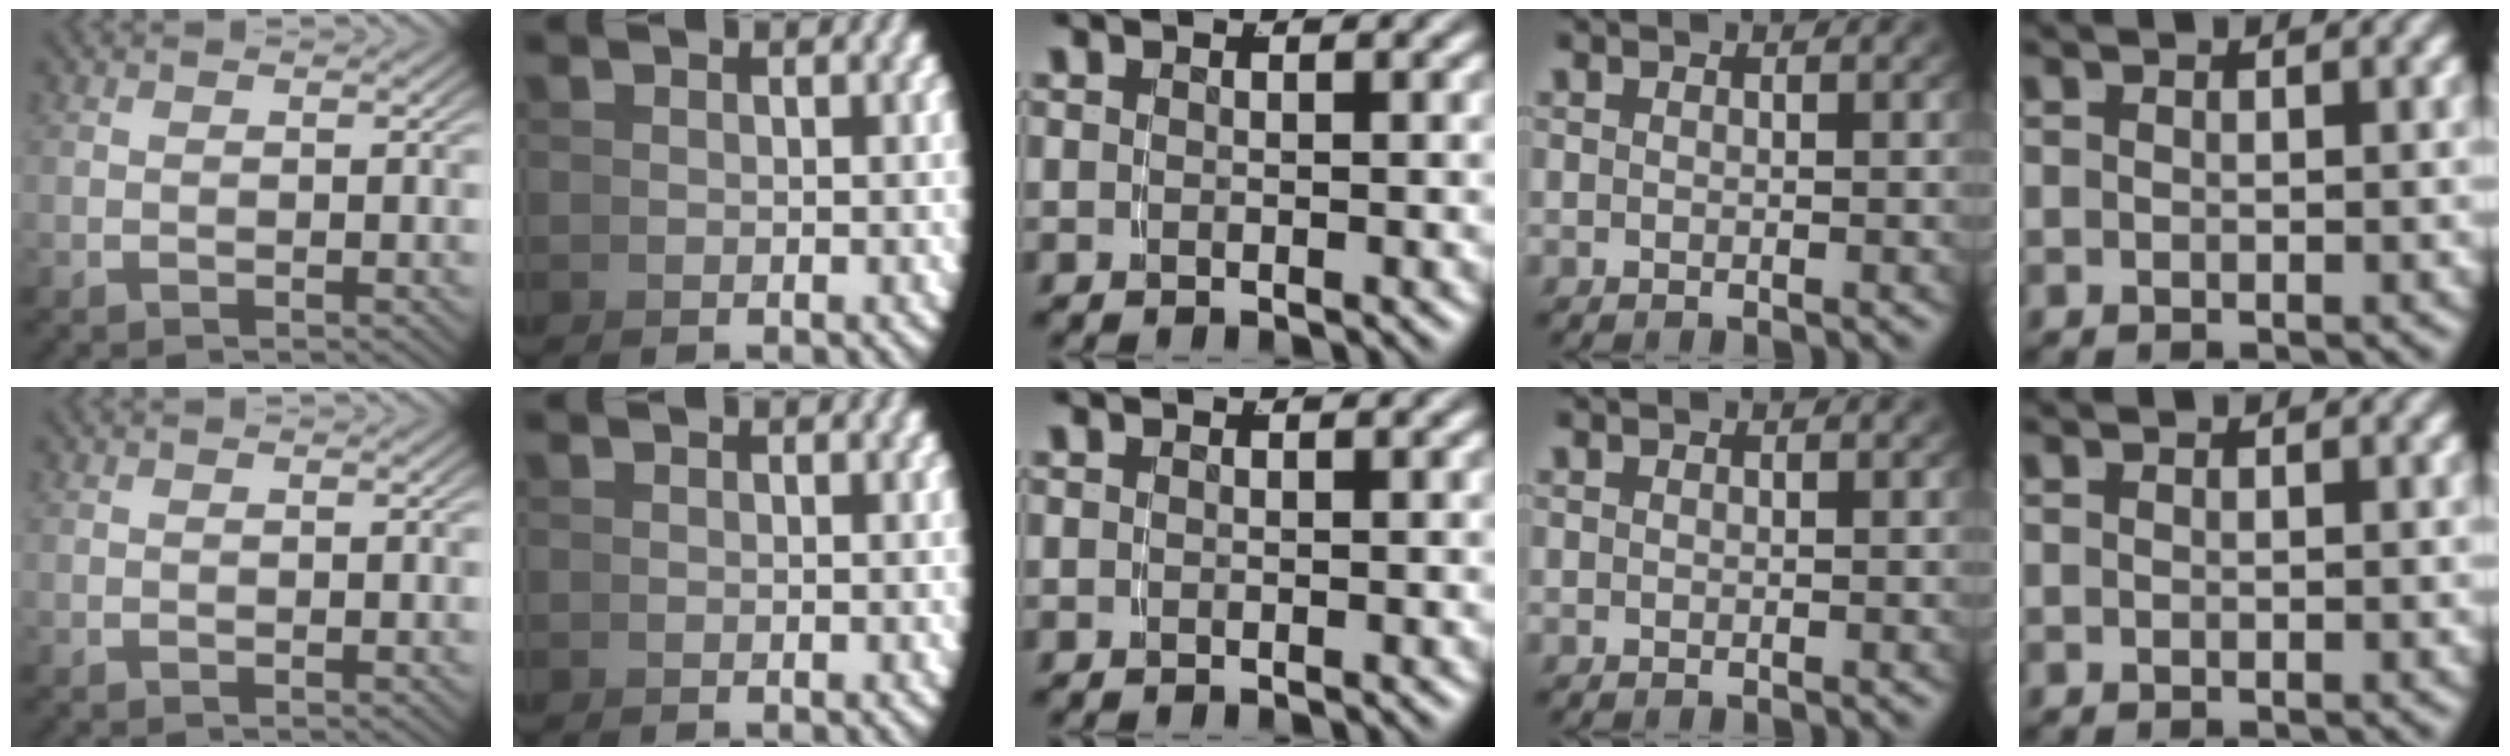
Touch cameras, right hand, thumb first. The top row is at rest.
{}